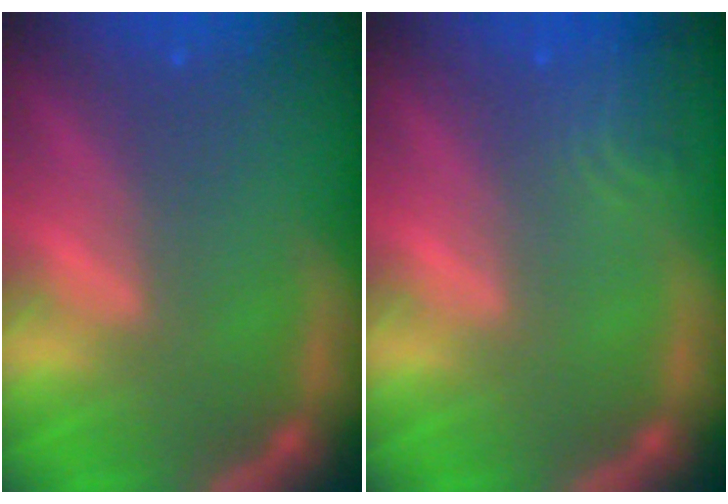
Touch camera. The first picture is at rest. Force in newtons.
{"total": 2.4}